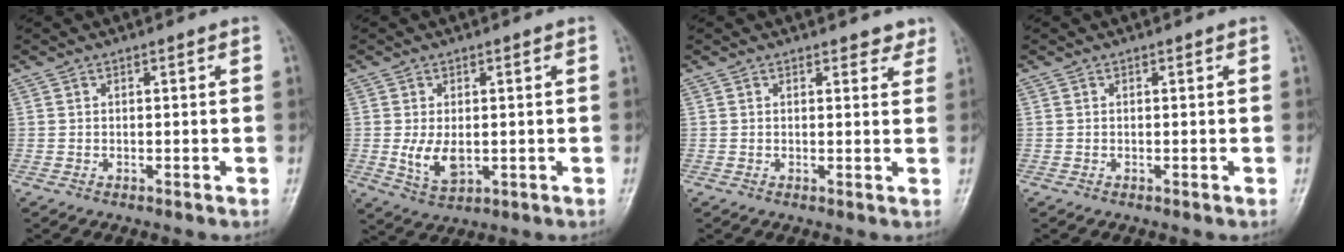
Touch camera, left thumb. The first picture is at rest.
{"total": 5.7, "force": [-0.3, 3.3, 4.6], "torque": [-0.080, -0.014, 0.004]}
{"total": 2.7, "force": [2.2, 1.3, 0.9], "torque": [0.013, -0.010, 0.020]}
{"total": 0.0}